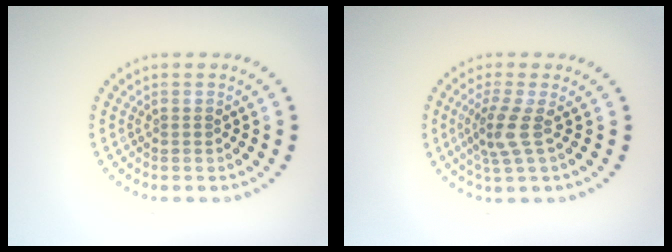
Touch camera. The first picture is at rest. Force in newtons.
{"total": 2.7, "press": 2.1, "slide": 1.7}